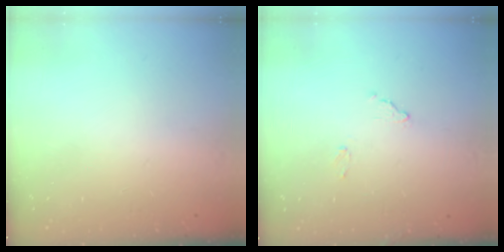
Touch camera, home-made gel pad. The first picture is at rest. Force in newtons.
{"total": 9.5, "press": 9.5, "slide": 0.4}